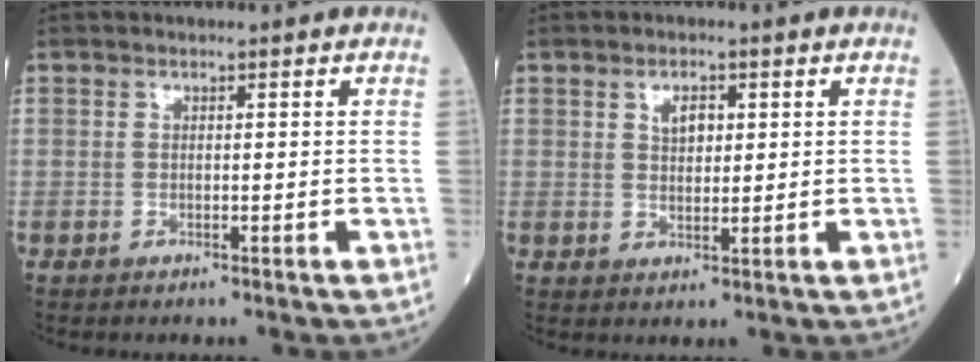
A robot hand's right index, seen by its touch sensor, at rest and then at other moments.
{"total": 3.7, "force": [1.3, 2.1, 2.7], "torque": [-0.057, 0.005, 0.027]}